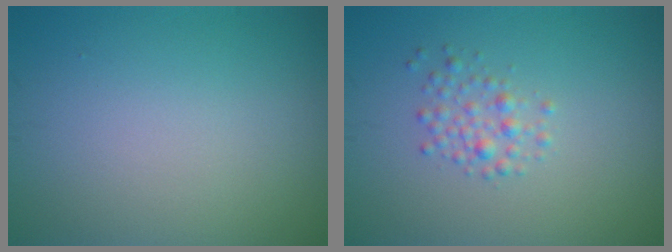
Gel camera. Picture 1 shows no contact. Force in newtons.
{"total": 1.8, "press": 1.8, "slide": 0.0}